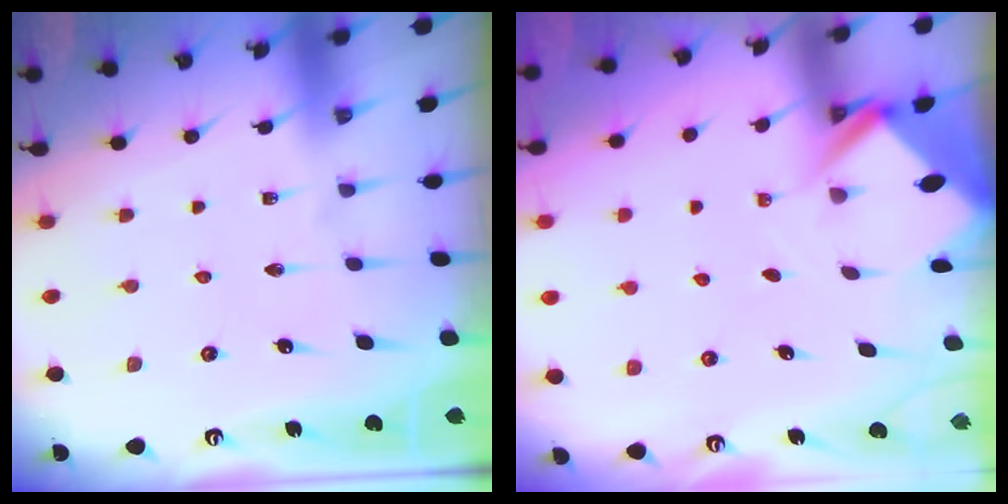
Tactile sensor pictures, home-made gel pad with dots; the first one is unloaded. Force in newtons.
{"total": 2.4, "press": 2.4, "slide": 0.1}